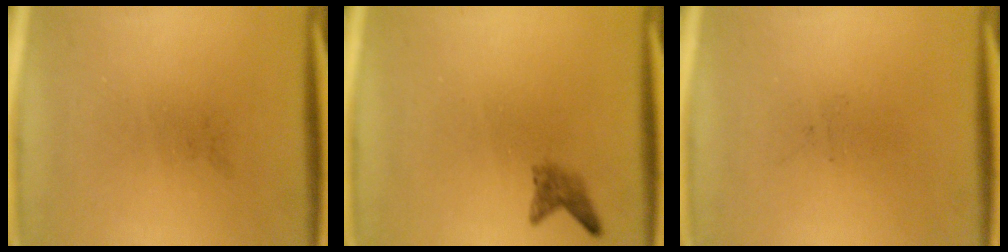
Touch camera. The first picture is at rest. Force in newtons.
{"total": 1.6}
{"total": 0.0}